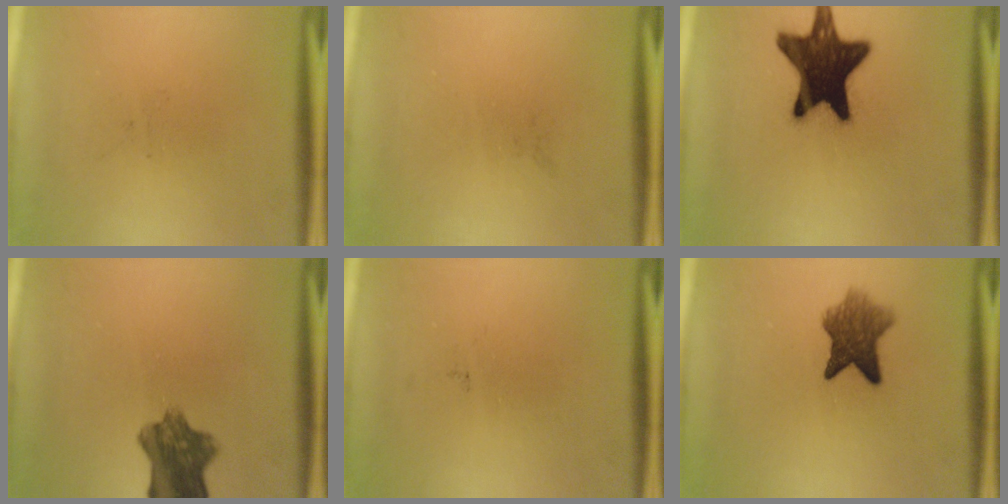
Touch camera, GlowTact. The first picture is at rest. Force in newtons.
{"total": 0.0}
{"total": 18.1}
{"total": 8.1}
{"total": 0.0}
{"total": 6.7}